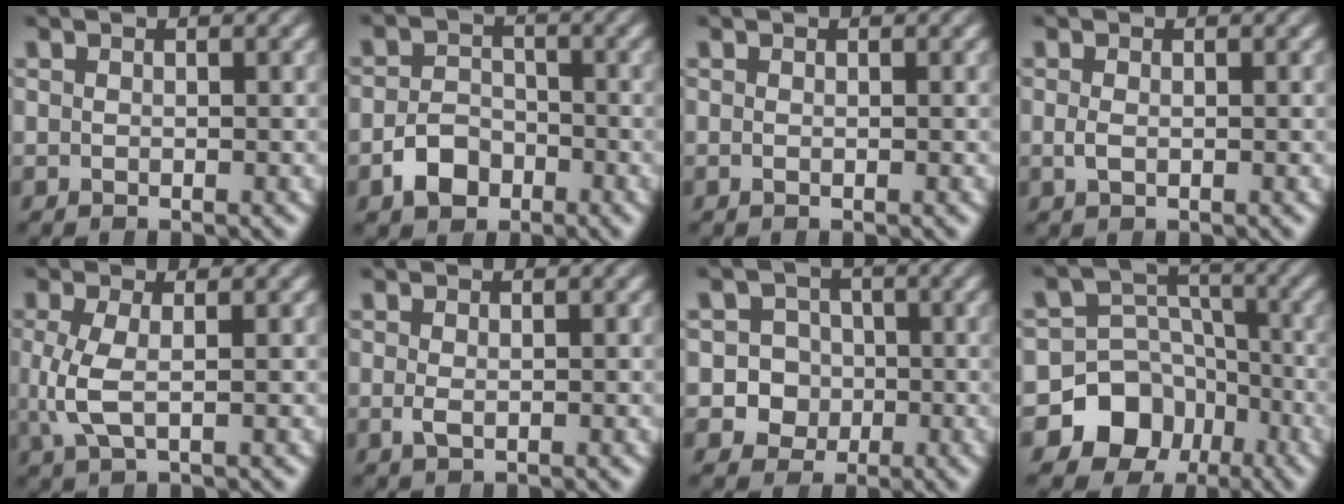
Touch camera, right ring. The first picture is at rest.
{"total": 3.0, "force": [-1.8, 2.1, 1.1], "torque": [-0.019, -0.010, -0.029]}
{"total": 0.0}
{"total": 0.6, "force": [-0.3, -0.1, 0.5], "torque": [-0.023, -0.017, 0.002]}
{"total": 3.3, "force": [-0.1, 1.4, 3.0], "torque": [-0.095, -0.021, 0.013]}
{"total": 0.7, "force": [-0.3, 0.2, 0.6], "torque": [-0.027, -0.018, 0.000]}
{"total": 9.3, "force": [-1.9, 8.9, 2.0], "torque": [-0.083, -0.041, -0.030]}
{"total": 12.7, "force": [-4.4, 11.1, 4.5], "torque": [-0.093, -0.058, -0.066]}